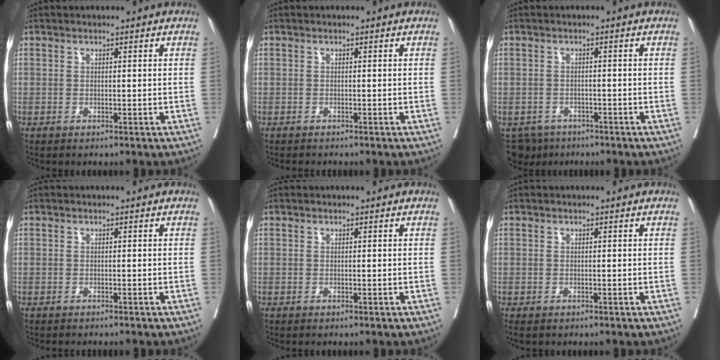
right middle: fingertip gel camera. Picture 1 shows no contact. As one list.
[{"total": 1.6, "force": [-1.5, 0.3, 0.5], "torque": [-0.010, -0.004, -0.020]}, {"total": 4.4, "force": [-3.2, 3.0, 0.4], "torque": [0.000, 0.001, -0.047]}, {"total": 2.2, "force": [-2.1, 0.2, 0.7], "torque": [-0.011, -0.003, -0.026]}, {"total": 0.0}, {"total": 1.0, "force": [-0.8, 0.5, 0.4], "torque": [-0.005, -0.002, -0.010]}]